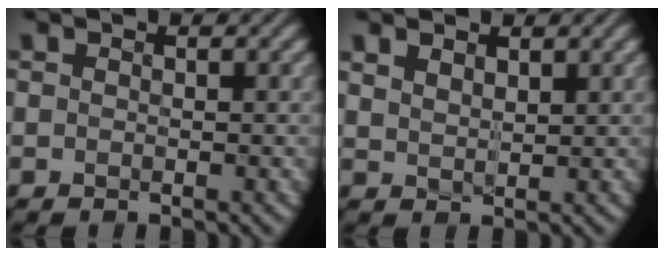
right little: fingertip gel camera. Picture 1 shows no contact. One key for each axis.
{"total": 2.5, "fx": 1.6, "fy": 1.3, "fz": 1.3, "tx": -0.031, "ty": 0.006, "tz": 0.028}